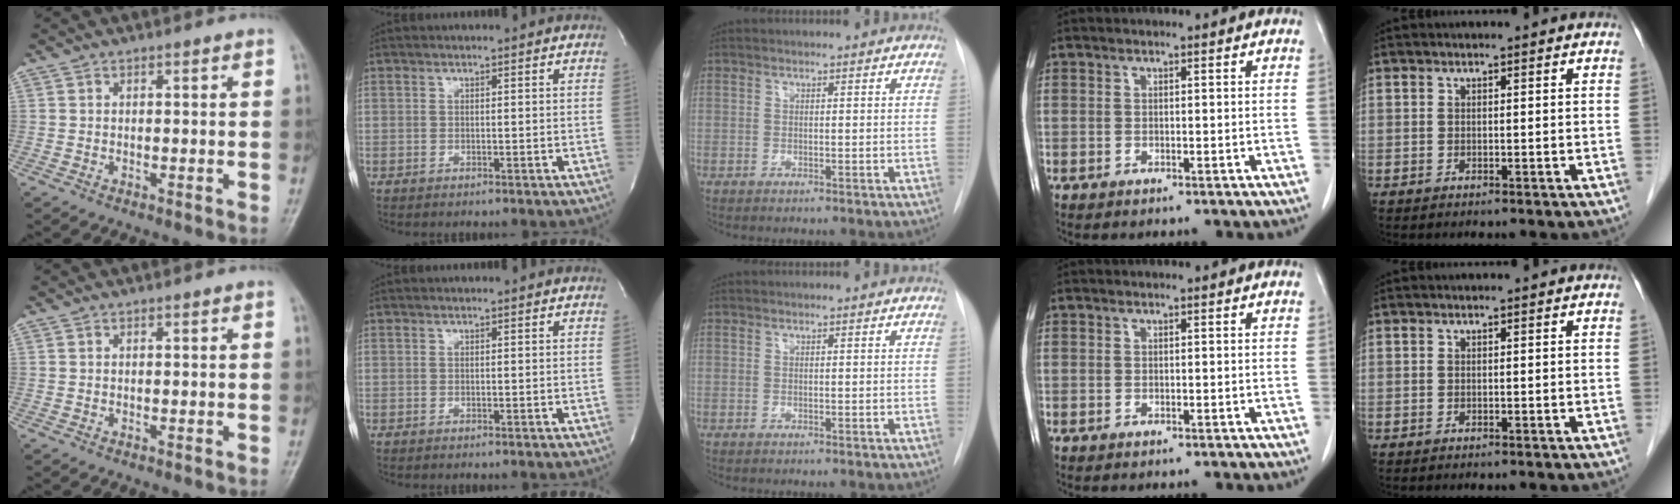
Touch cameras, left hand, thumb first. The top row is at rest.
{}